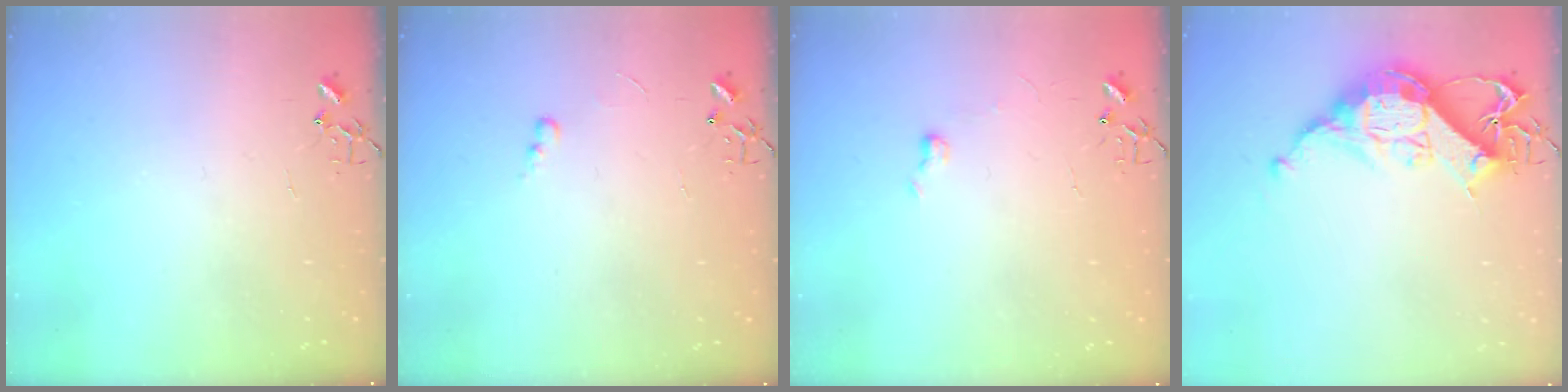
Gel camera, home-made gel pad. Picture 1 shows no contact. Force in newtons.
{"total": 4.0, "press": 3.9, "slide": 0.6}
{"total": 4.7, "press": 4.7, "slide": 0.6}
{"total": 13.3, "press": 13.3, "slide": 0.7}